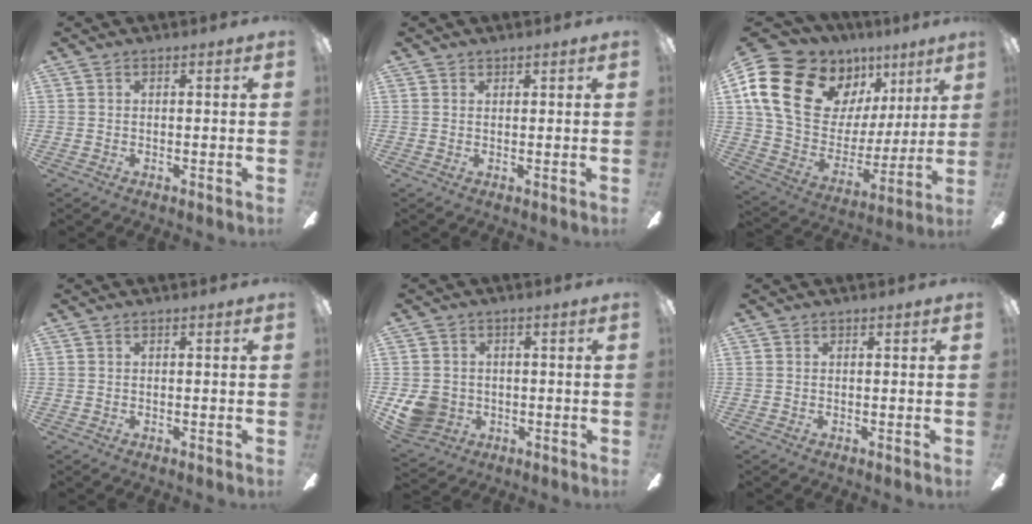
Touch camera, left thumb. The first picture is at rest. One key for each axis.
{"total": 0.8, "fx": 0.8, "fy": 0.3, "fz": 0.0, "tx": 0.000, "ty": 0.001, "tz": 0.014}
{"total": 21.9, "fx": 11.1, "fy": 15.0, "fz": 11.3, "tx": -0.218, "ty": -0.049, "tz": 0.219}
{"total": 0.0}
{"total": 8.3, "fx": -1.6, "fy": 7.5, "fz": 3.1, "tx": -0.073, "ty": 0.015, "tz": -0.027}
{"total": 0.0}